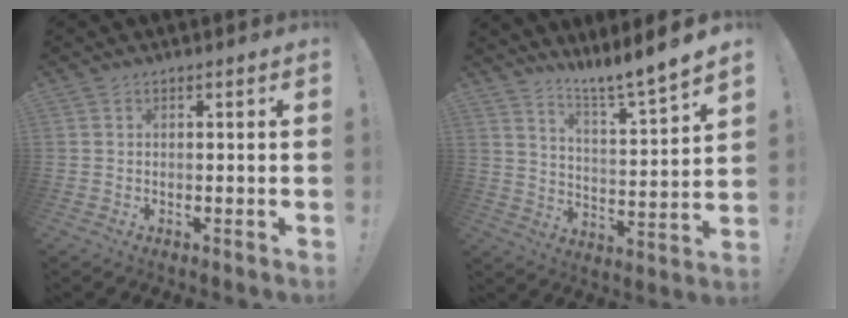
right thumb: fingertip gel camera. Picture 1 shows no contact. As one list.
[{"total": 8.6, "force": [7.6, -1.1, 3.8], "torque": [-0.063, -0.079, 0.122]}]